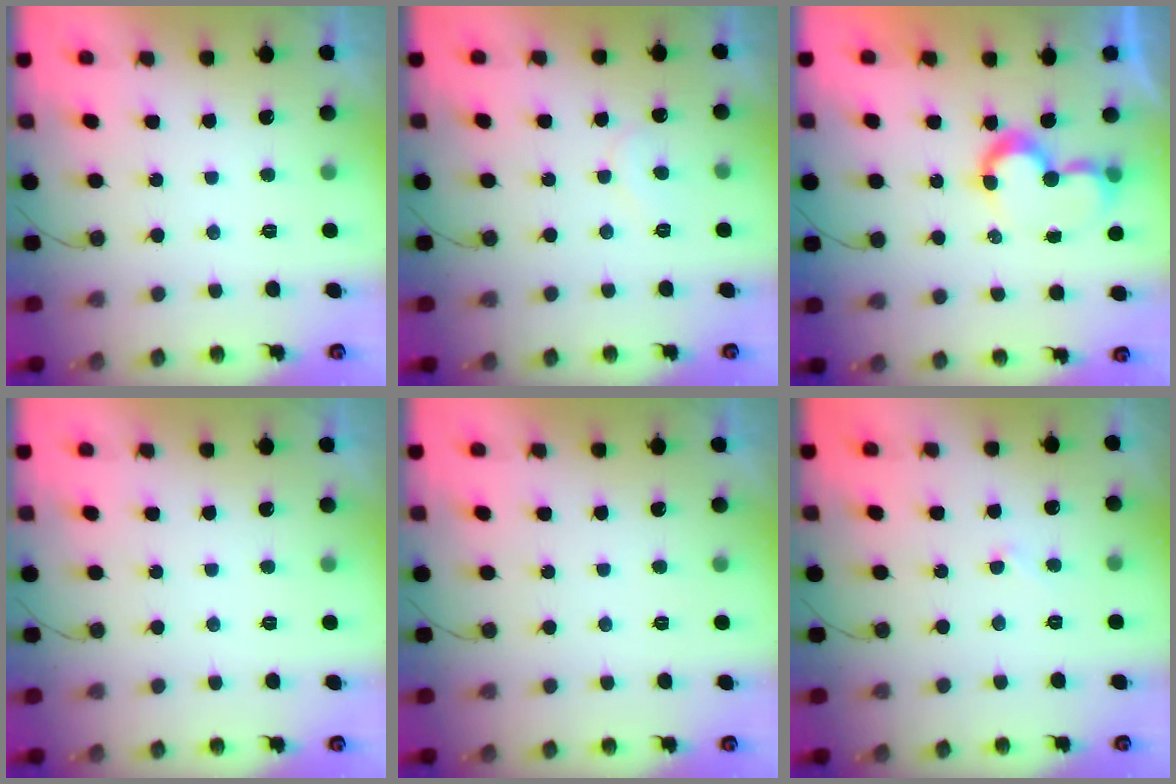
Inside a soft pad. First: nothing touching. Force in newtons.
{"total": 6.1, "press": 6.1, "slide": 0.5}
{"total": 7.8, "press": 7.8, "slide": 0.6}
{"total": 0.0}
{"total": 0.0}
{"total": 3.5, "press": 3.5, "slide": 0.2}